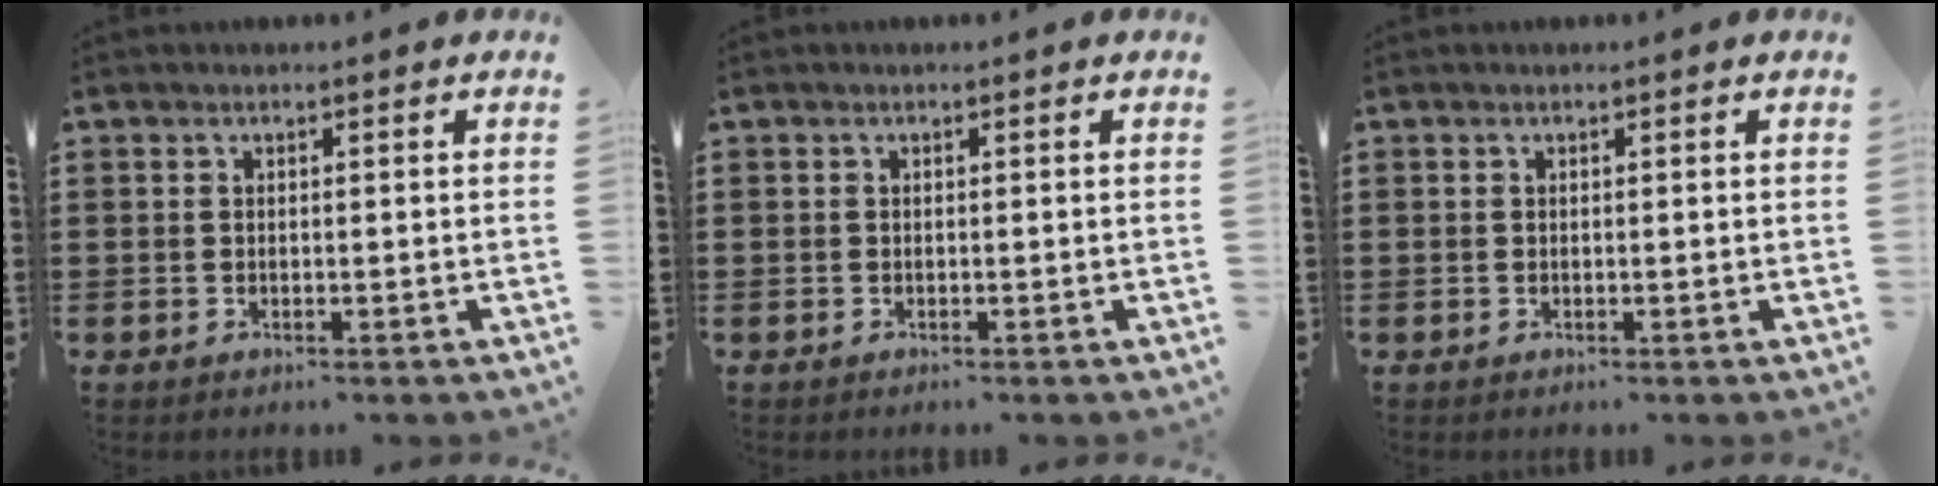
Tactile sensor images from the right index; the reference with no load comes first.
{"total": 0.0}
{"total": 0.0}